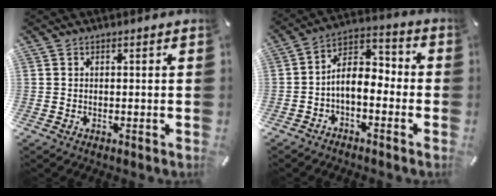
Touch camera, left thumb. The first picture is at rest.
{"total": 7.6, "force": [-2.8, 4.9, 5.1], "torque": [-0.096, 0.008, -0.051]}